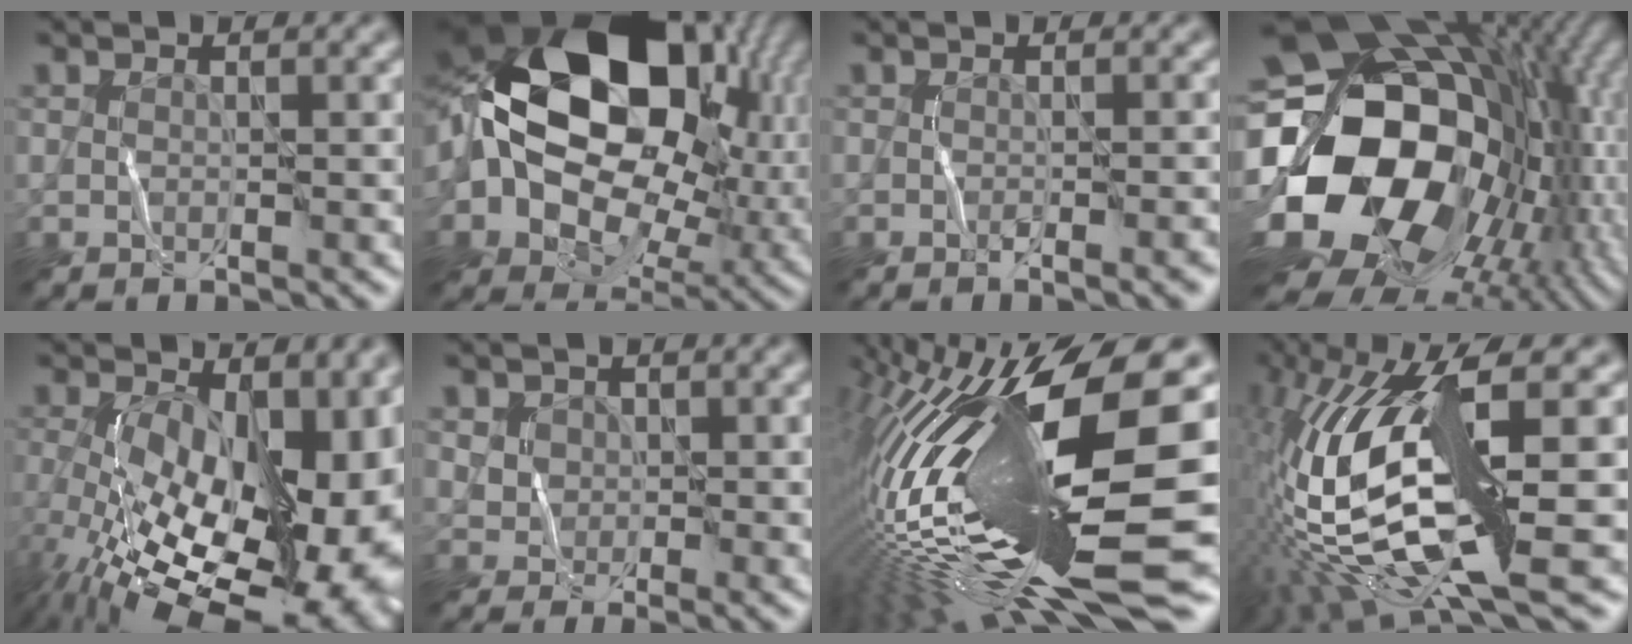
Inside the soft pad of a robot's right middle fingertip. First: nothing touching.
{"total": 18.8, "force": [2.5, 13.4, 13.0], "torque": [-0.248, 0.011, 0.057]}
{"total": 2.0, "force": [-0.6, 0.7, 1.7], "torque": [-0.003, 0.011, -0.007]}
{"total": 20.4, "force": [-2.8, 14.9, 13.7], "torque": [-0.287, -0.028, -0.023]}
{"total": 18.8, "force": [-2.6, 10.3, 15.6], "torque": [-0.216, -0.040, -0.002]}
{"total": 0.7, "force": [0.4, 0.6, -0.1], "torque": [-0.010, 0.005, 0.018]}
{"total": 19.4, "force": [-2.3, 4.9, 18.7], "torque": [-0.352, 0.005, -0.035]}
{"total": 15.3, "force": [-1.1, 4.7, 14.5], "torque": [-0.308, 0.009, 0.006]}